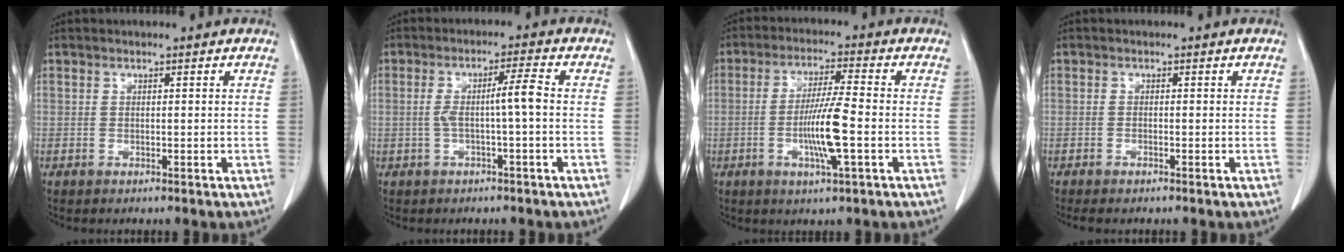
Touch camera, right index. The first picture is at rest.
{"total": 4.5, "force": [-0.4, -0.3, 4.5], "torque": [-0.083, 0.012, -0.005]}
{"total": 8.6, "force": [-2.1, 0.0, 8.3], "torque": [-0.159, -0.008, -0.041]}
{"total": 1.7, "force": [-1.5, 0.0, 1.0], "torque": [-0.015, -0.002, -0.018]}